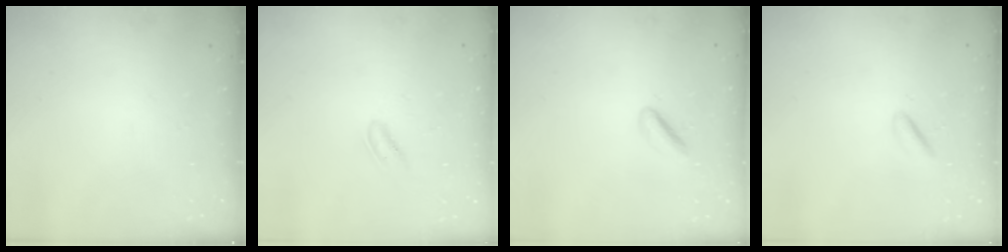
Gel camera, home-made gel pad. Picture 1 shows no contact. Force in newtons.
{"total": 1.9, "press": 1.8, "slide": 0.6}
{"total": 2.5, "press": 2.5, "slide": 0.5}
{"total": 2.4, "press": 2.4, "slide": 0.5}